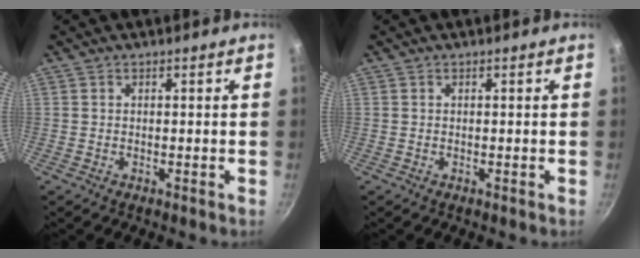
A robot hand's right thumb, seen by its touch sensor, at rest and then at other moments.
{"total": 0.0}